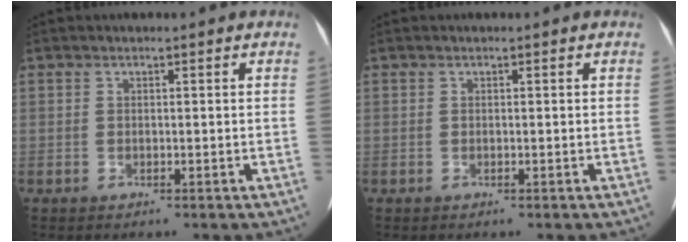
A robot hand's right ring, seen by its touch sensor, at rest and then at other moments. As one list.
[{"total": 0.0}]